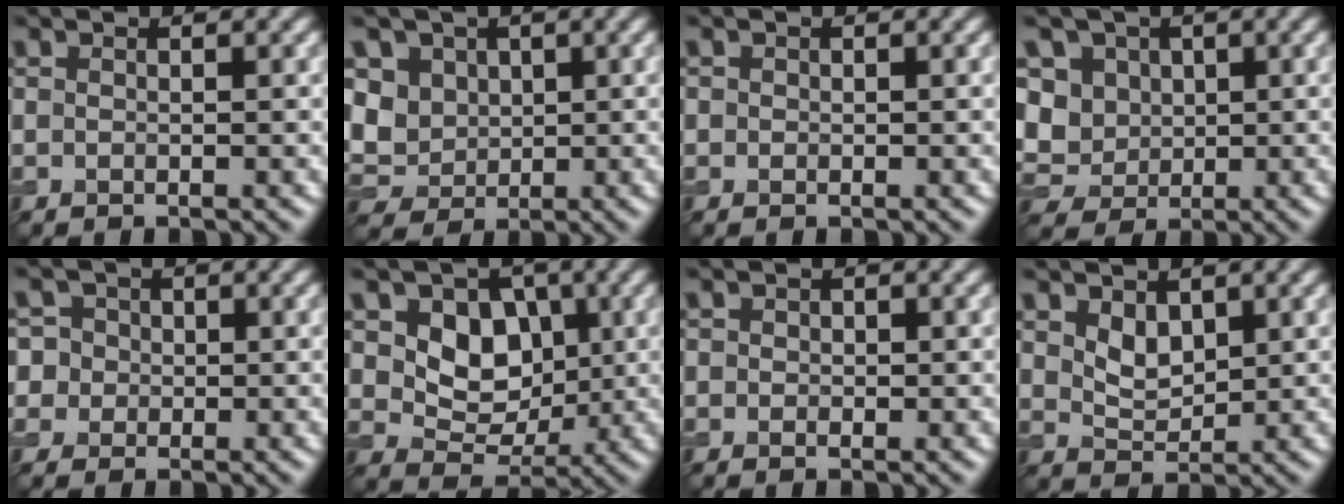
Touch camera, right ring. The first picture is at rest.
{"total": 5.7, "force": [1.3, 5.0, 2.5], "torque": [-0.062, 0.013, 0.017]}
{"total": 0.6, "force": [0.1, 0.6, 0.1], "torque": [0.005, -0.002, -0.002]}
{"total": 7.8, "force": [1.7, 6.8, 3.5], "torque": [-0.076, 0.018, 0.017]}
{"total": 5.7, "force": [1.2, 5.3, 1.8], "torque": [-0.032, 0.041, -0.006]}
{"total": 5.6, "force": [1.2, 4.3, 3.4], "torque": [-0.055, -0.007, 0.013]}
{"total": 1.0, "force": [0.2, 0.9, 0.4], "torque": [0.000, -0.001, -0.003]}
{"total": 2.4, "force": [1.2, 1.5, 1.4], "torque": [-0.029, -0.006, 0.027]}